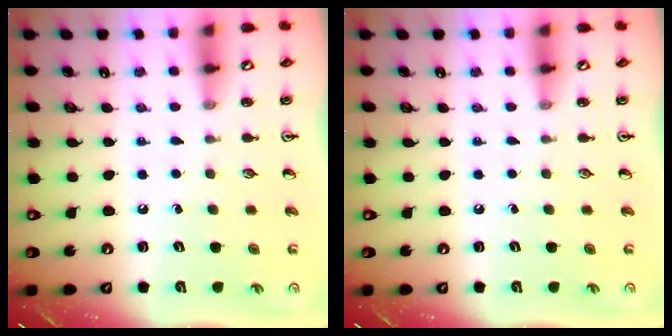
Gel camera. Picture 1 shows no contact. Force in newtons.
{"total": 0.0}